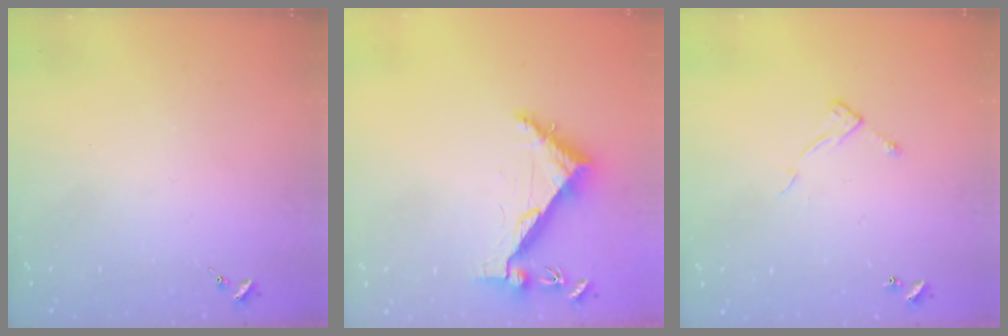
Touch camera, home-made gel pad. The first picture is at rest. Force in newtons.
{"total": 6.3, "press": 6.2, "slide": 0.7}
{"total": 6.2, "press": 6.2, "slide": 0.4}